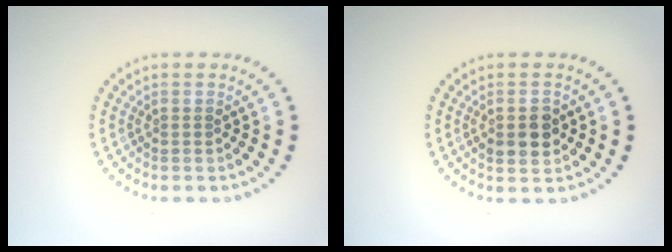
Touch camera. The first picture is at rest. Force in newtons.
{"total": 3.0, "press": 3.0, "slide": 0.2}